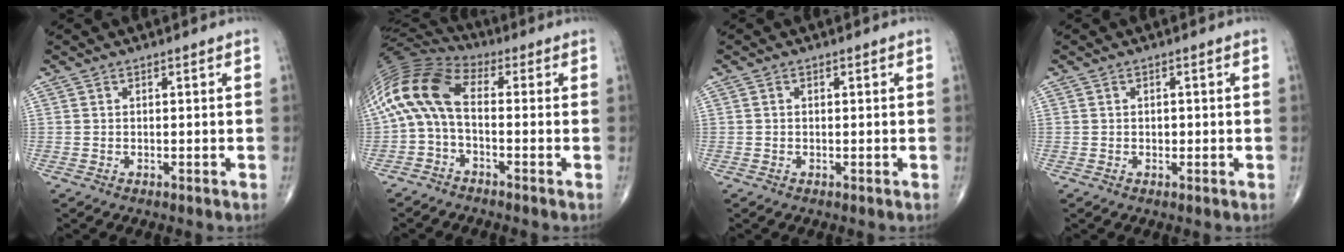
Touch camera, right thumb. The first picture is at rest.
{"total": 12.6, "force": [-0.8, 6.4, 10.8], "torque": [-0.225, 0.041, -0.034]}
{"total": 0.0}
{"total": 1.0, "force": [-0.1, 0.8, 0.6], "torque": [-0.005, 0.002, -0.003]}